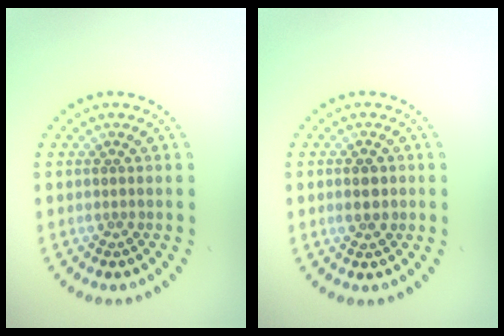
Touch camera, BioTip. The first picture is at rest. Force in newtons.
{"total": 2.4, "press": 2.3, "slide": 0.1}